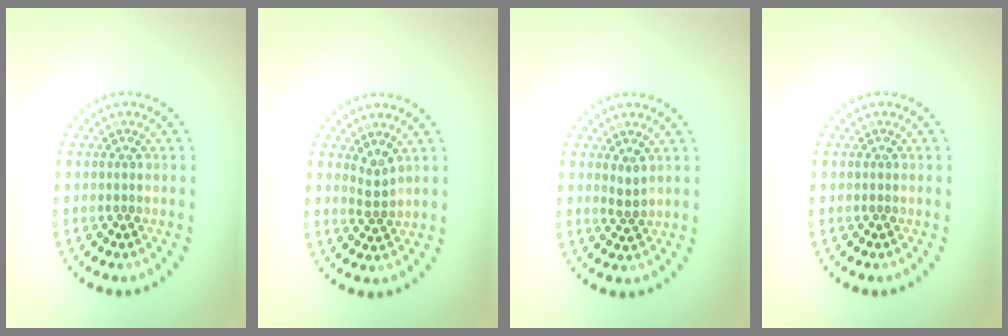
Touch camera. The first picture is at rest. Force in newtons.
{"total": 1.6, "press": 1.0, "slide": 1.2}
{"total": 1.0, "press": 0.8, "slide": 0.6}
{"total": 0.0}